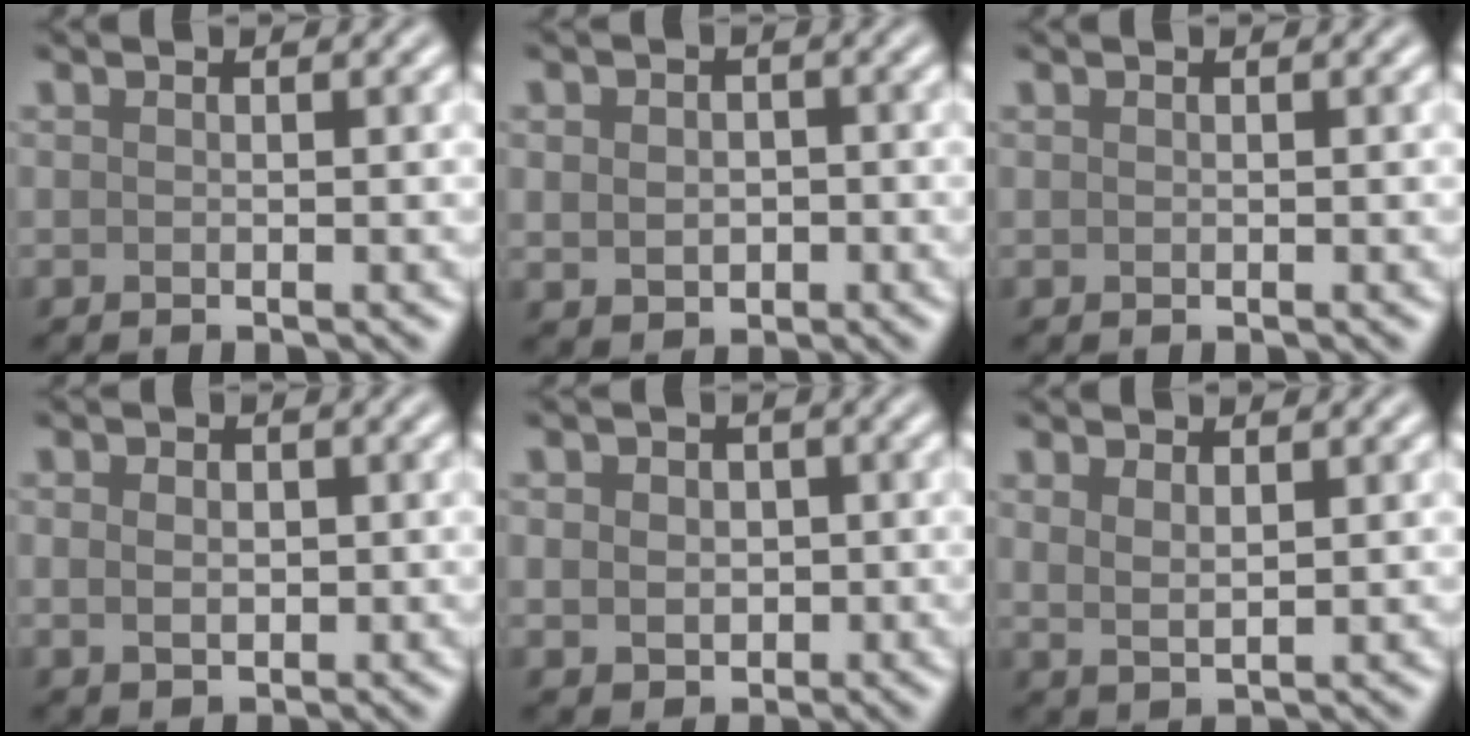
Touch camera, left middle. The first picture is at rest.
{"total": 2.8, "force": [-0.1, 2.3, 1.6], "torque": [-0.019, -0.004, -0.002]}
{"total": 0.0}
{"total": 2.5, "force": [0.2, 1.9, 1.6], "torque": [-0.022, 0.004, 0.002]}
{"total": 3.4, "force": [0.3, 2.9, 1.8], "torque": [-0.025, 0.009, -0.008]}
{"total": 1.9, "force": [0.9, 0.9, 1.4], "torque": [-0.031, -0.005, 0.024]}